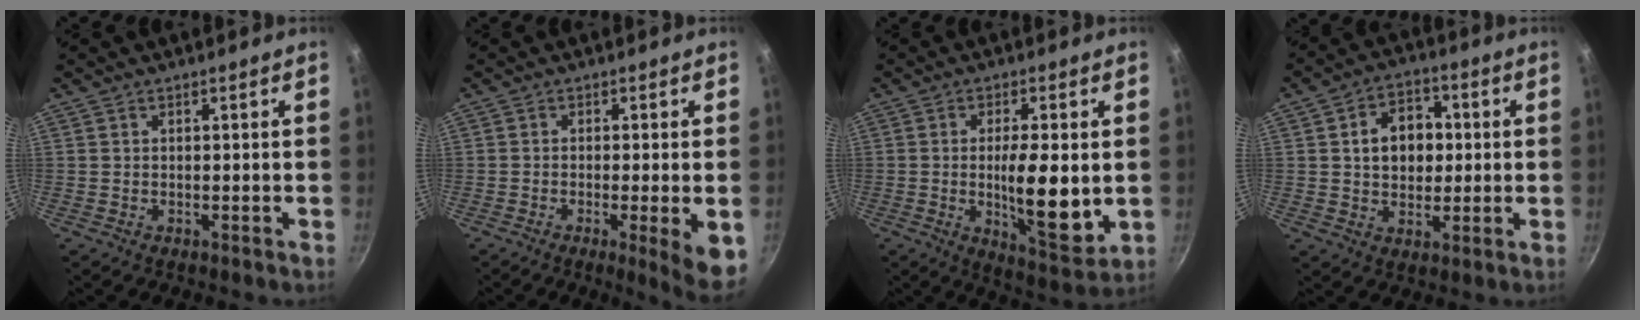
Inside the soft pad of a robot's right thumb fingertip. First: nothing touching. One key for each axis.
{"total": 7.5, "fx": -1.9, "fy": 0.9, "fz": 7.1, "tx": -0.098, "ty": -0.004, "tz": -0.024}
{"total": 12.9, "fx": -0.7, "fy": 4.0, "fz": 12.2, "tx": -0.190, "ty": -0.019, "tz": -0.004}
{"total": 10.2, "fx": 1.3, "fy": 7.8, "fz": 6.5, "tx": -0.066, "ty": 0.012, "tz": 0.016}